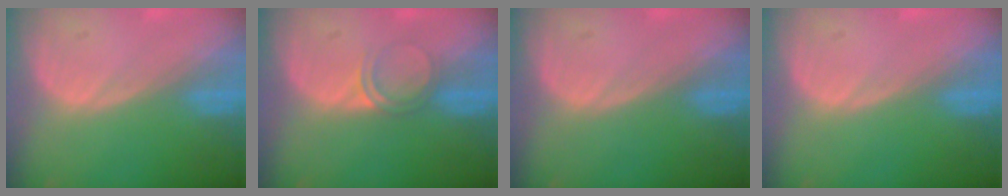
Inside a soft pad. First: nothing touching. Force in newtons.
{"total": 2.5, "press": 2.1, "slide": 1.2}
{"total": 0.0}
{"total": 0.0}